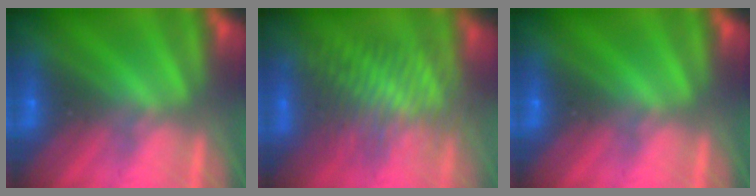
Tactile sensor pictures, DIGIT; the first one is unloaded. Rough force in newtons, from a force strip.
{"total": 3.8}
{"total": 0.0}